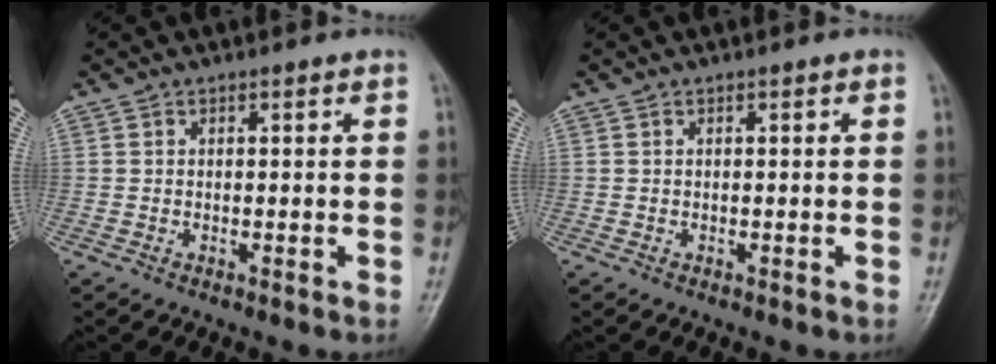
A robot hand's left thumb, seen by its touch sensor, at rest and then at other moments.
{"total": 0.0}